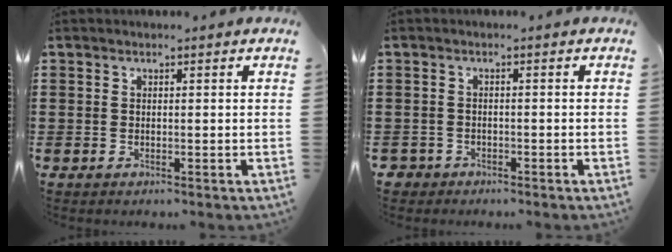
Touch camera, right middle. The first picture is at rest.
{"total": 1.8, "force": [-1.5, 1.0, -0.1], "torque": [-0.011, -0.002, -0.037]}